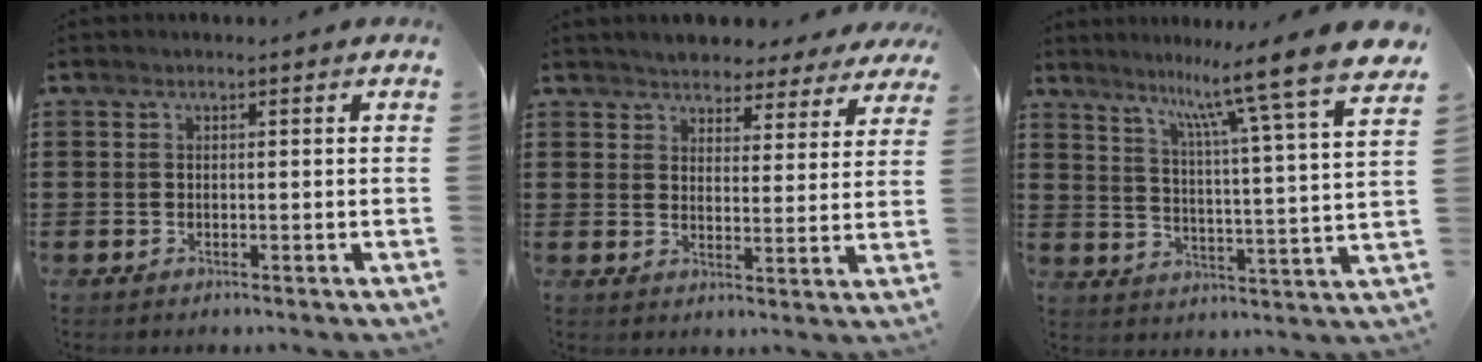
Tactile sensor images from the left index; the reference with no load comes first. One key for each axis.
{"total": 4.0, "fx": 3.9, "fy": 0.7, "fz": 0.0, "tx": -0.021, "ty": -0.015, "tz": 0.069}
{"total": 10.7, "fx": 8.9, "fy": -1.3, "fz": 5.8, "tx": -0.115, "ty": -0.075, "tz": 0.135}